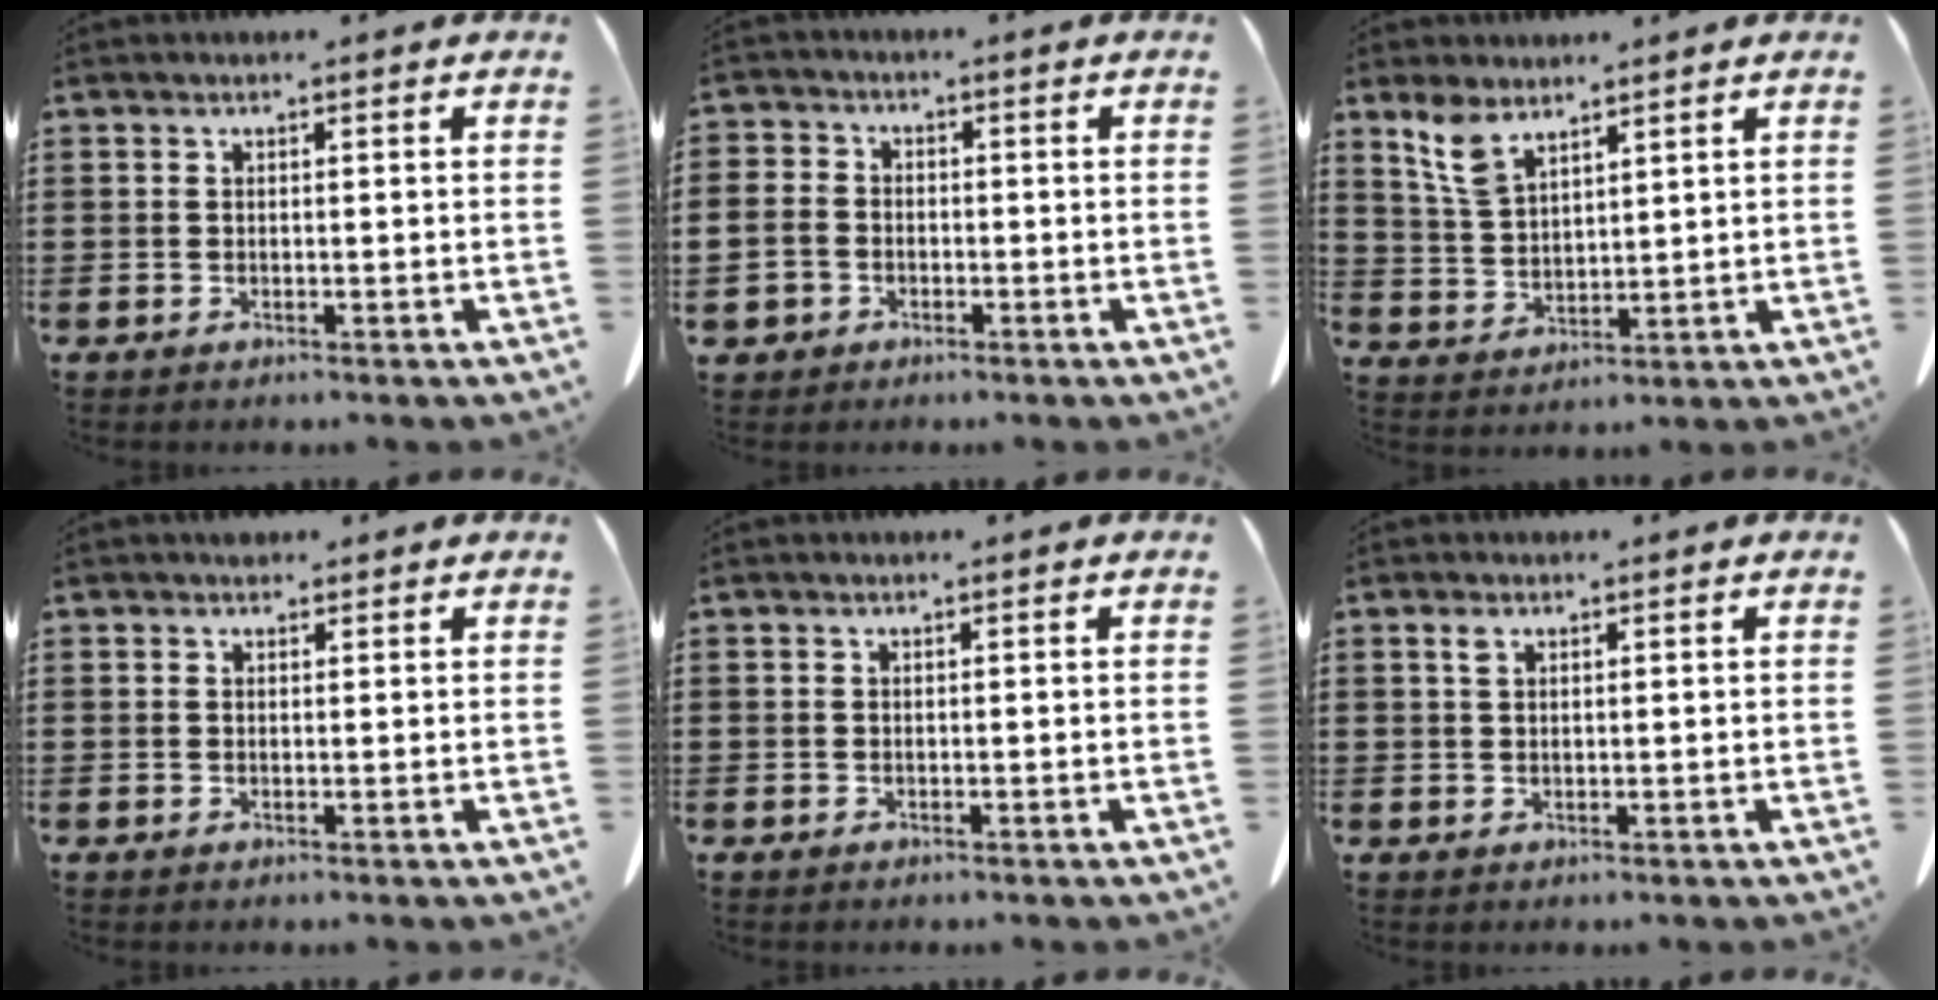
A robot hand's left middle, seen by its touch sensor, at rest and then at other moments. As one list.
[{"total": 3.7, "force": [-1.6, 3.3, 0.8], "torque": [-0.042, 0.003, -0.038]}, {"total": 5.9, "force": [4.3, 2.6, 3.1], "torque": [-0.075, -0.002, 0.083]}, {"total": 1.0, "force": [0.8, 0.5, 0.2], "torque": [-0.005, 0.002, 0.016]}, {"total": 0.0}, {"total": 1.5, "force": [0.8, 0.9, 0.9], "torque": [-0.014, -0.002, 0.015]}]